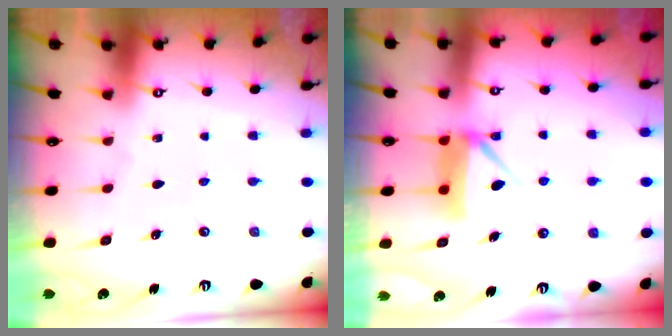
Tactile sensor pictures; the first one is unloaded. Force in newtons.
{"total": 7.9, "press": 7.8, "slide": 0.7}